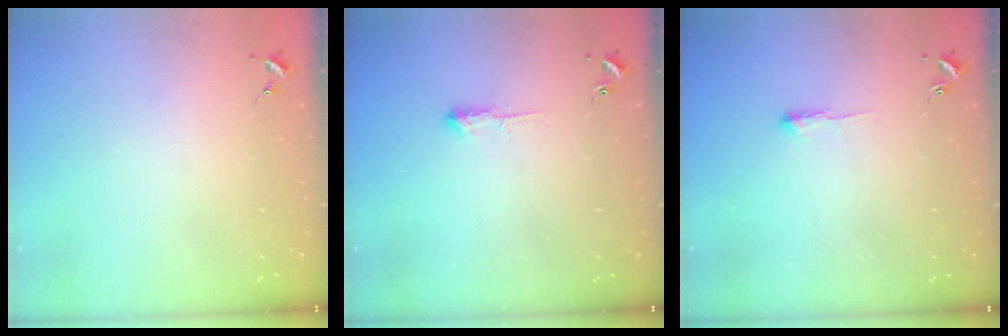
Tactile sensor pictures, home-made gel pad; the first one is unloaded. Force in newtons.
{"total": 3.6, "press": 3.6, "slide": 0.6}
{"total": 2.7, "press": 2.6, "slide": 0.4}